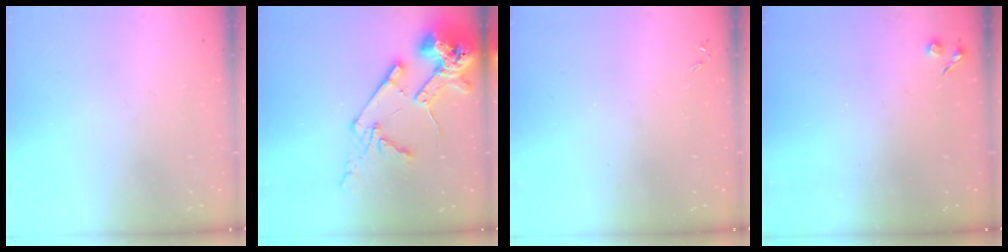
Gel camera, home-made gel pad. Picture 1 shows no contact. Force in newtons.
{"total": 15.9, "press": 15.8, "slide": 2.0}
{"total": 0.0}
{"total": 3.5, "press": 3.5, "slide": 0.5}